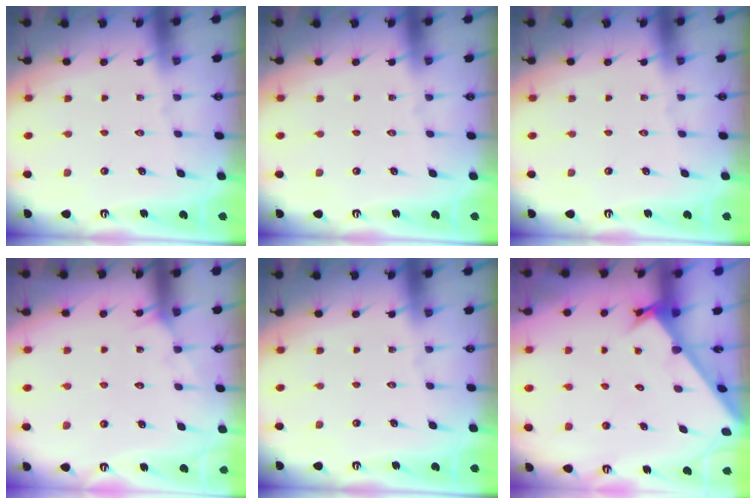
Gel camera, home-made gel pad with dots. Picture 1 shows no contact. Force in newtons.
{"total": 0.0}
{"total": 0.0}
{"total": 3.4, "press": 3.4, "slide": 0.4}
{"total": 0.0}
{"total": 2.5, "press": 2.5, "slide": 0.2}